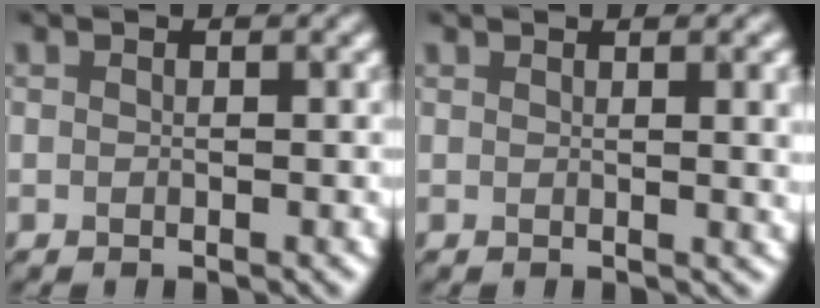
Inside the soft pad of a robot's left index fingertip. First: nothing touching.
{"total": 3.6, "force": [1.3, 1.2, 3.1], "torque": [-0.025, 0.006, 0.018]}